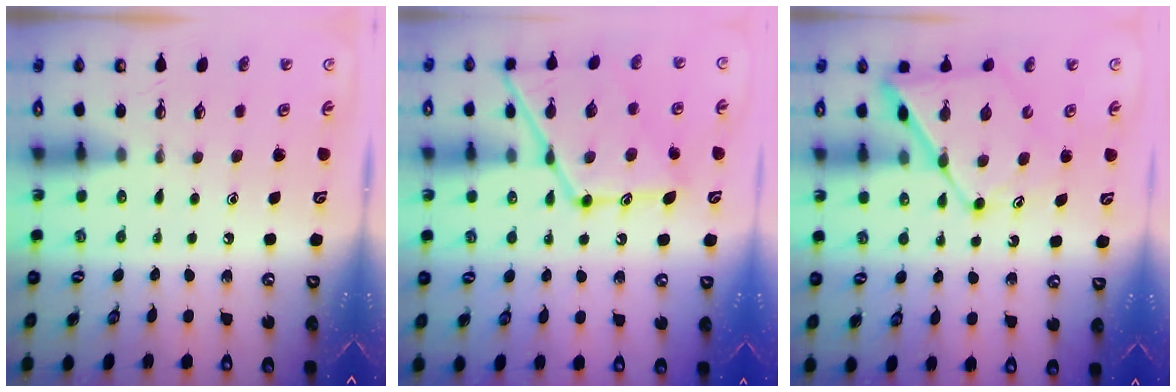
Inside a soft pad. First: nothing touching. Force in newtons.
{"total": 16.1, "press": 16.0, "slide": 1.2}
{"total": 12.8, "press": 12.8, "slide": 1.1}